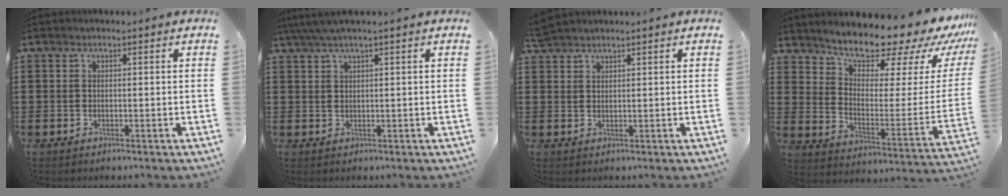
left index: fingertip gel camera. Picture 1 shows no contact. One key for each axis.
{"total": 2.2, "fx": 1.3, "fy": 0.0, "fz": 1.9, "tx": -0.036, "ty": 0.000, "tz": 0.022}
{"total": 2.1, "fx": 2.0, "fy": 0.3, "fz": 0.5, "tx": -0.015, "ty": 0.002, "tz": 0.041}
{"total": 10.4, "fx": 9.8, "fy": 2.1, "fz": 2.8, "tx": -0.071, "ty": -0.091, "tz": 0.165}